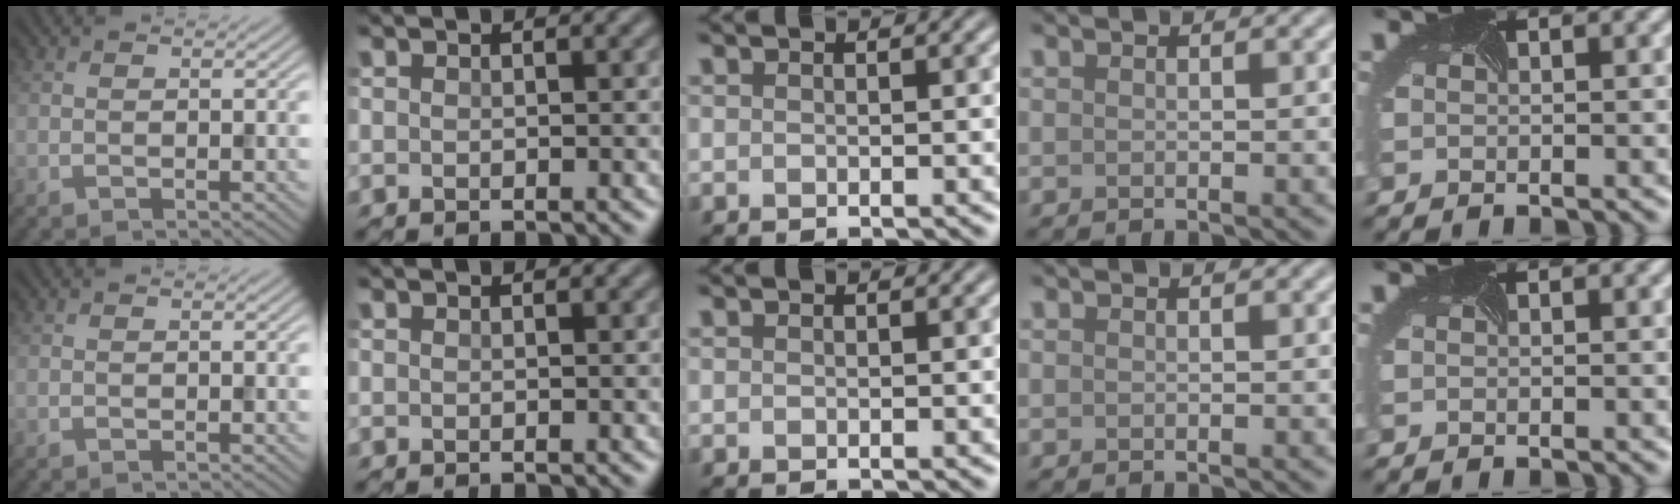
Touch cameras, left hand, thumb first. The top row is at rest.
{}